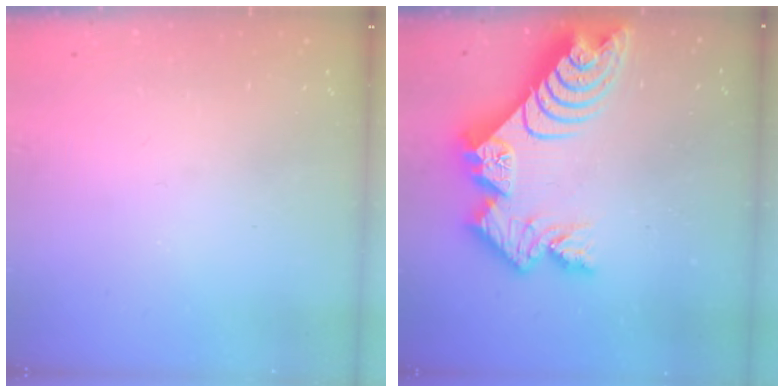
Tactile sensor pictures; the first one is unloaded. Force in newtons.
{"total": 17.0, "press": 16.9, "slide": 1.6}